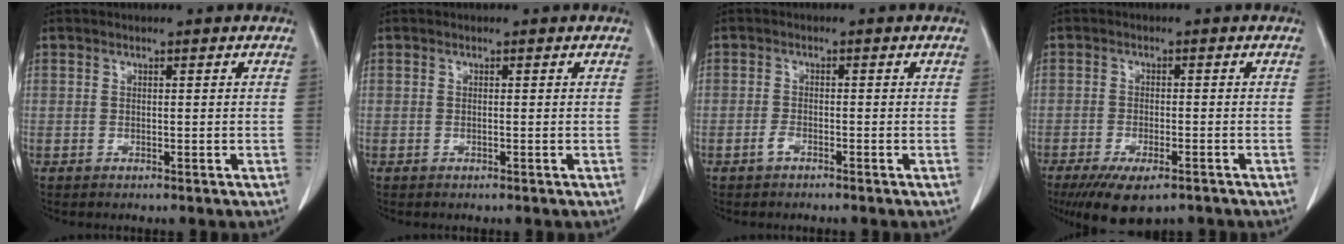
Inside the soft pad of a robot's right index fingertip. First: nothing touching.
{"total": 0.0}
{"total": 1.3, "force": [-1.0, 0.4, 0.8], "torque": [-0.015, 0.001, -0.019]}
{"total": 8.7, "force": [-6.0, 2.8, 5.6], "torque": [-0.088, -0.015, -0.092]}